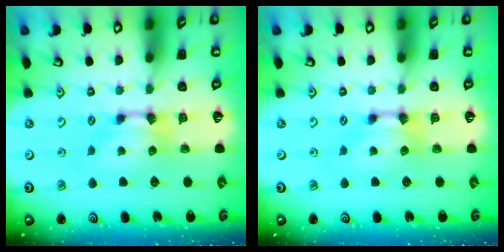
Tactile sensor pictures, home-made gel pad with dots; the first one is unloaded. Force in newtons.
{"total": 0.0}